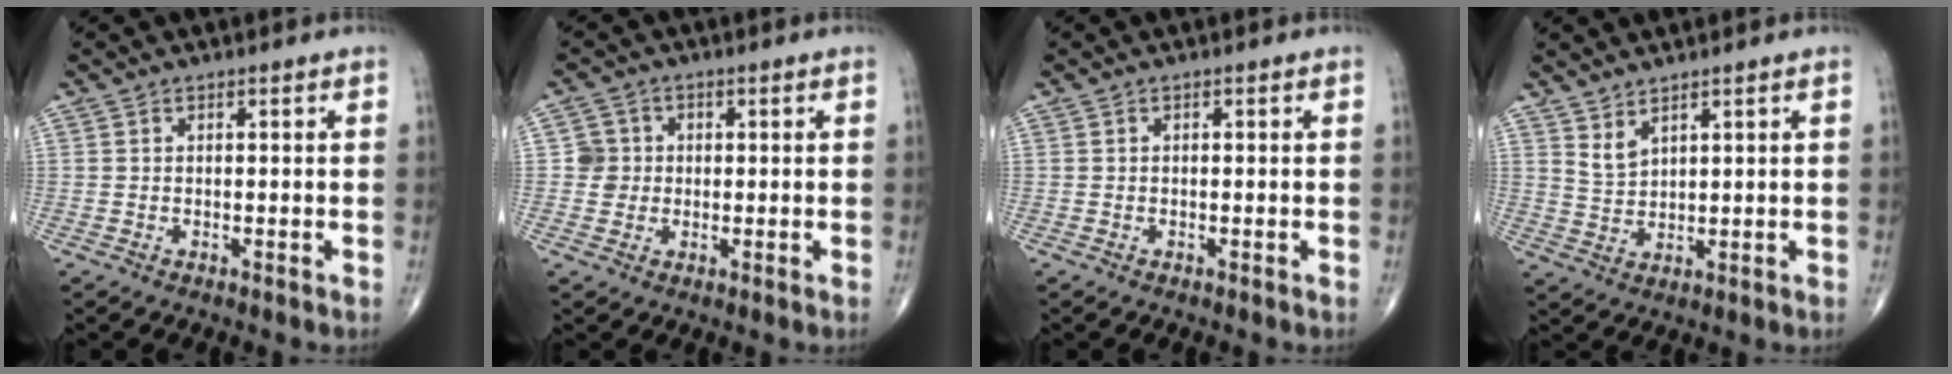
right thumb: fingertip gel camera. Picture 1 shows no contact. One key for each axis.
{"total": 3.7, "fx": 0.2, "fy": 3.7, "fz": 0.3, "tx": 0.025, "ty": 0.008, "tz": -0.001}
{"total": 0.0}
{"total": 3.2, "fx": 2.6, "fy": 1.1, "fz": 1.6, "tx": -0.024, "ty": -0.027, "tz": 0.057}